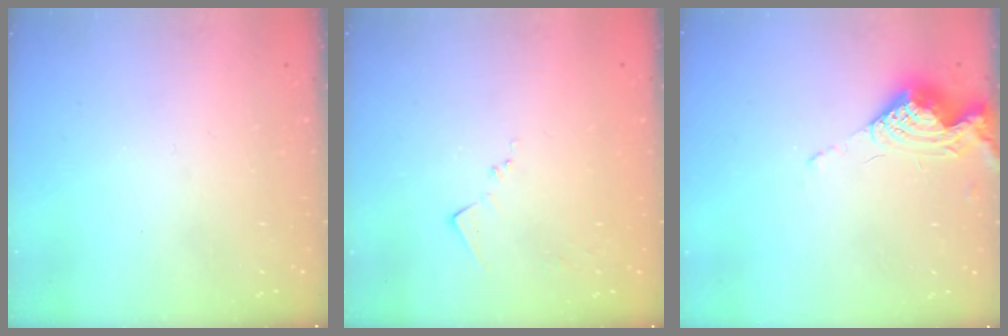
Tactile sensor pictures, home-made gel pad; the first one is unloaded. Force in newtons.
{"total": 7.8, "press": 7.7, "slide": 1.0}
{"total": 9.4, "press": 9.4, "slide": 0.4}